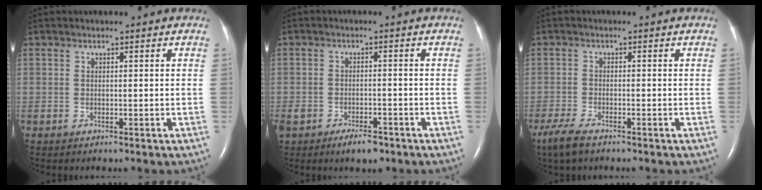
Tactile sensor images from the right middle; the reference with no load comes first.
{"total": 5.8, "force": [-4.0, 2.7, 3.1], "torque": [-0.057, -0.001, -0.064]}
{"total": 4.8, "force": [-3.6, 1.1, 3.0], "torque": [-0.069, -0.013, -0.063]}